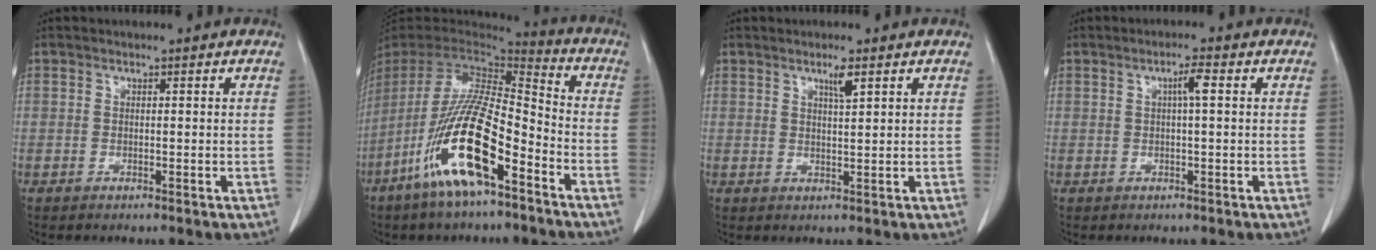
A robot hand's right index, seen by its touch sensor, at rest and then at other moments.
{"total": 18.7, "force": [-9.6, 3.5, 15.7], "torque": [-0.341, -0.032, -0.181]}
{"total": 2.4, "force": [1.4, 0.1, 1.9], "torque": [-0.037, -0.003, 0.025]}
{"total": 2.4, "force": [0.5, 0.2, 2.4], "torque": [-0.041, 0.004, 0.008]}